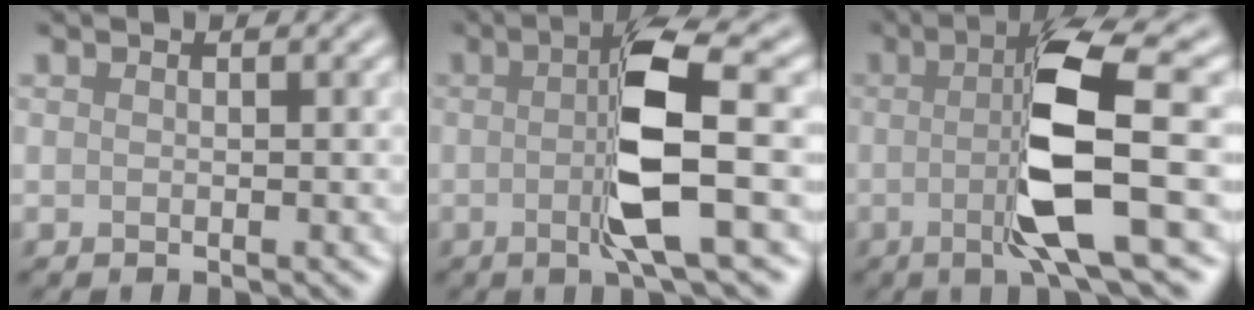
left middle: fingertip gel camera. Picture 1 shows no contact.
{"total": 7.1, "force": [-0.3, 1.1, 7.0], "torque": [-0.129, -0.001, -0.007]}
{"total": 8.6, "force": [-0.7, 1.5, 8.5], "torque": [-0.141, -0.002, -0.014]}